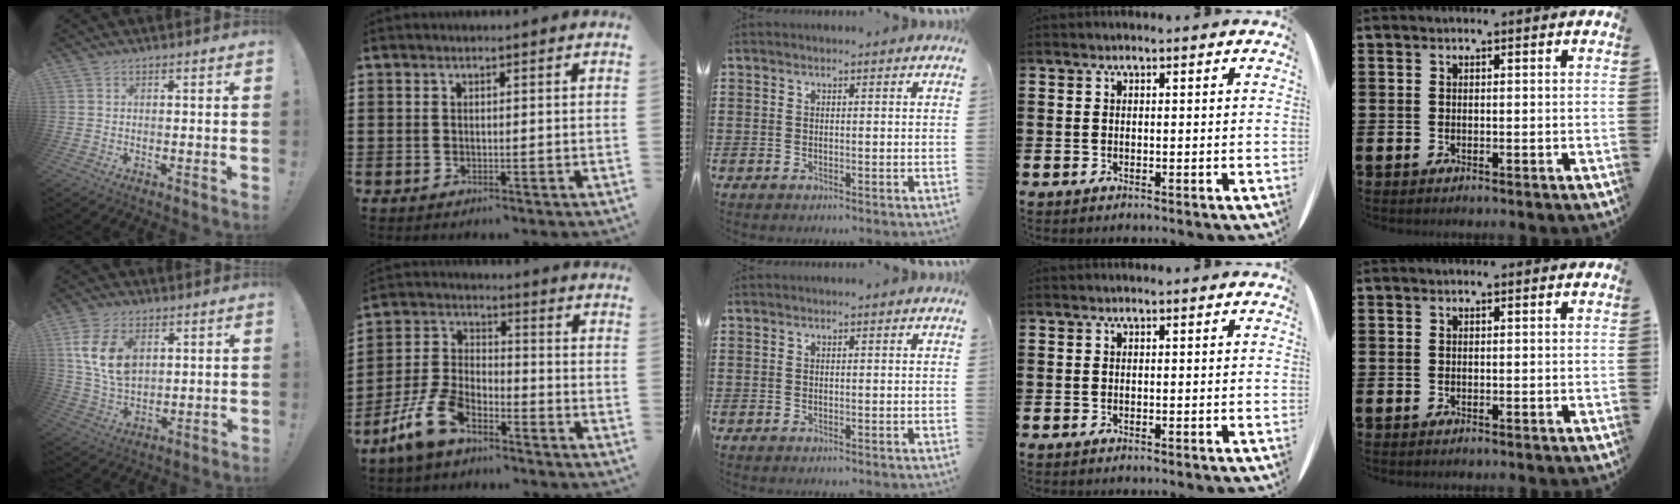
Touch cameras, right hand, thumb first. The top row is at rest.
{"thumb": {"total": 12.2, "force": [4.5, 7.9, 8.2], "torque": [-0.151, -0.004, 0.087]}, "index": {"total": 8.5, "force": [-5.7, 3.7, 5.1], "torque": [-0.139, 0.002, -0.116]}}